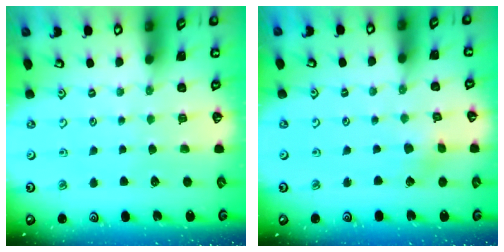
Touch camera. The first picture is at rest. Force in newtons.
{"total": 1.9, "press": 1.9, "slide": 0.2}